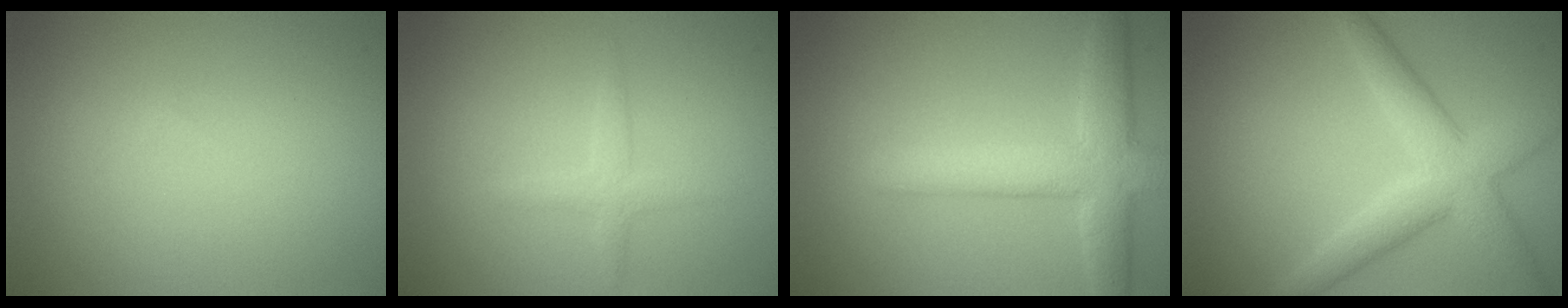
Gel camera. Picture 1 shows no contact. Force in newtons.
{"total": 1.6, "press": 1.6, "slide": 0.1}
{"total": 5.7, "press": 5.7, "slide": 0.2}
{"total": 4.9, "press": 4.9, "slide": 0.1}